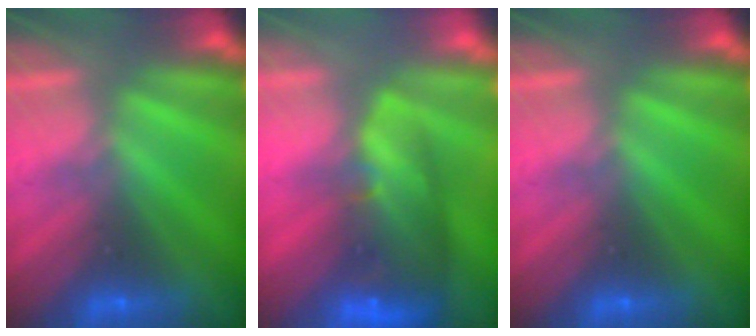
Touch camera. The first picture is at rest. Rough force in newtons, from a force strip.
{"total": 11.6}
{"total": 0.0}